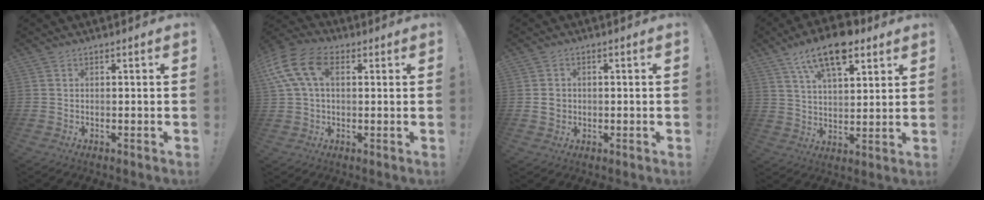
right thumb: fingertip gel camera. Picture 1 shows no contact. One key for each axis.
{"total": 14.5, "fx": 4.1, "fy": 9.2, "fz": 10.4, "tx": -0.214, "ty": 0.003, "tz": 0.079}
{"total": 3.3, "fx": -0.3, "fy": 2.9, "fz": 1.6, "tx": -0.014, "ty": 0.002, "tz": -0.005}
{"total": 14.5, "fx": 8.9, "fy": 6.6, "fz": 9.4, "tx": -0.163, "ty": -0.033, "tz": 0.158}